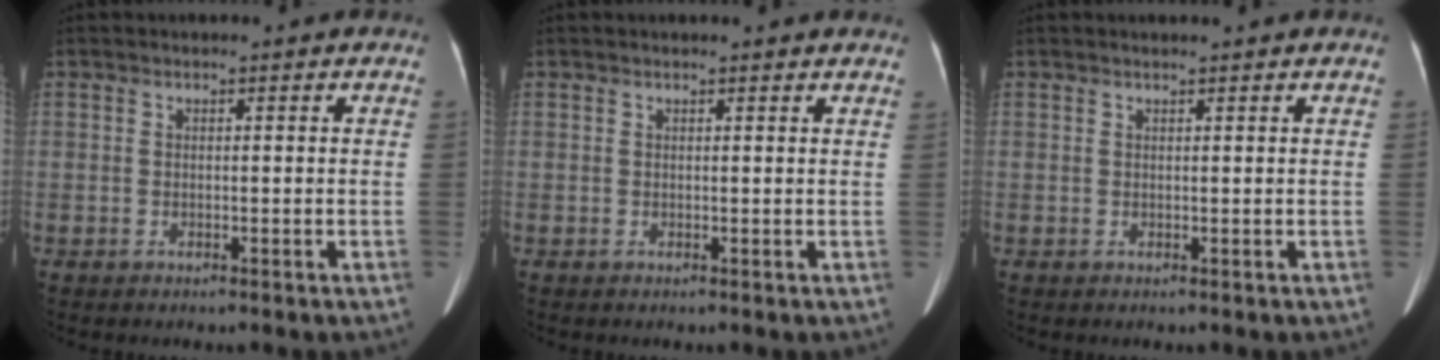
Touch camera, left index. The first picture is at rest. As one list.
[{"total": 3.5, "force": [3.4, 0.2, 1.1], "torque": [-0.016, 0.013, 0.028]}, {"total": 1.3, "force": [1.2, -0.2, 0.5], "torque": [-0.008, 0.009, 0.021]}]